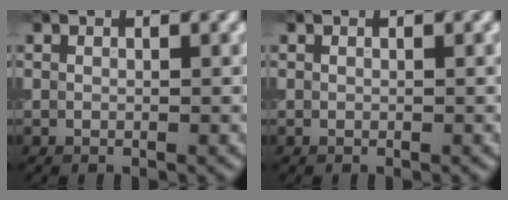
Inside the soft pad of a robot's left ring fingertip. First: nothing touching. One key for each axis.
{"total": 0.0}